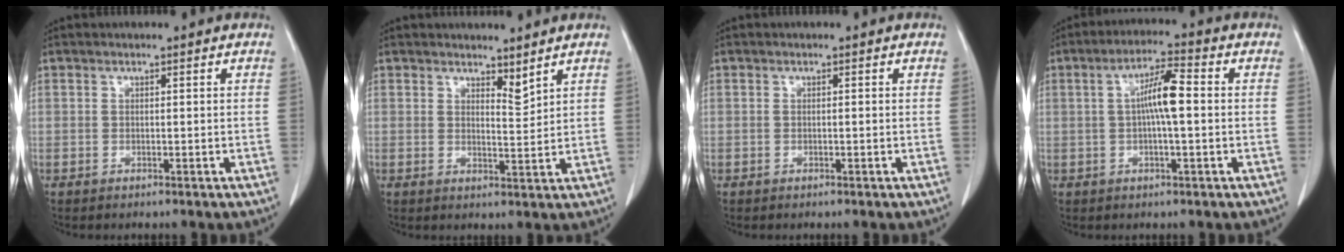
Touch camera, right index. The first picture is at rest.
{"total": 2.6, "force": [2.3, 0.4, 1.1], "torque": [-0.021, -0.014, 0.043]}
{"total": 0.0}
{"total": 6.5, "force": [0.3, 0.7, 6.5], "torque": [-0.122, 0.013, 0.002]}